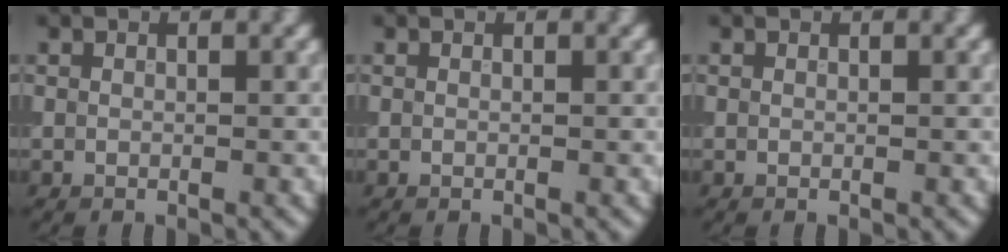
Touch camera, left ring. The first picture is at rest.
{"total": 0.0}
{"total": 0.0}